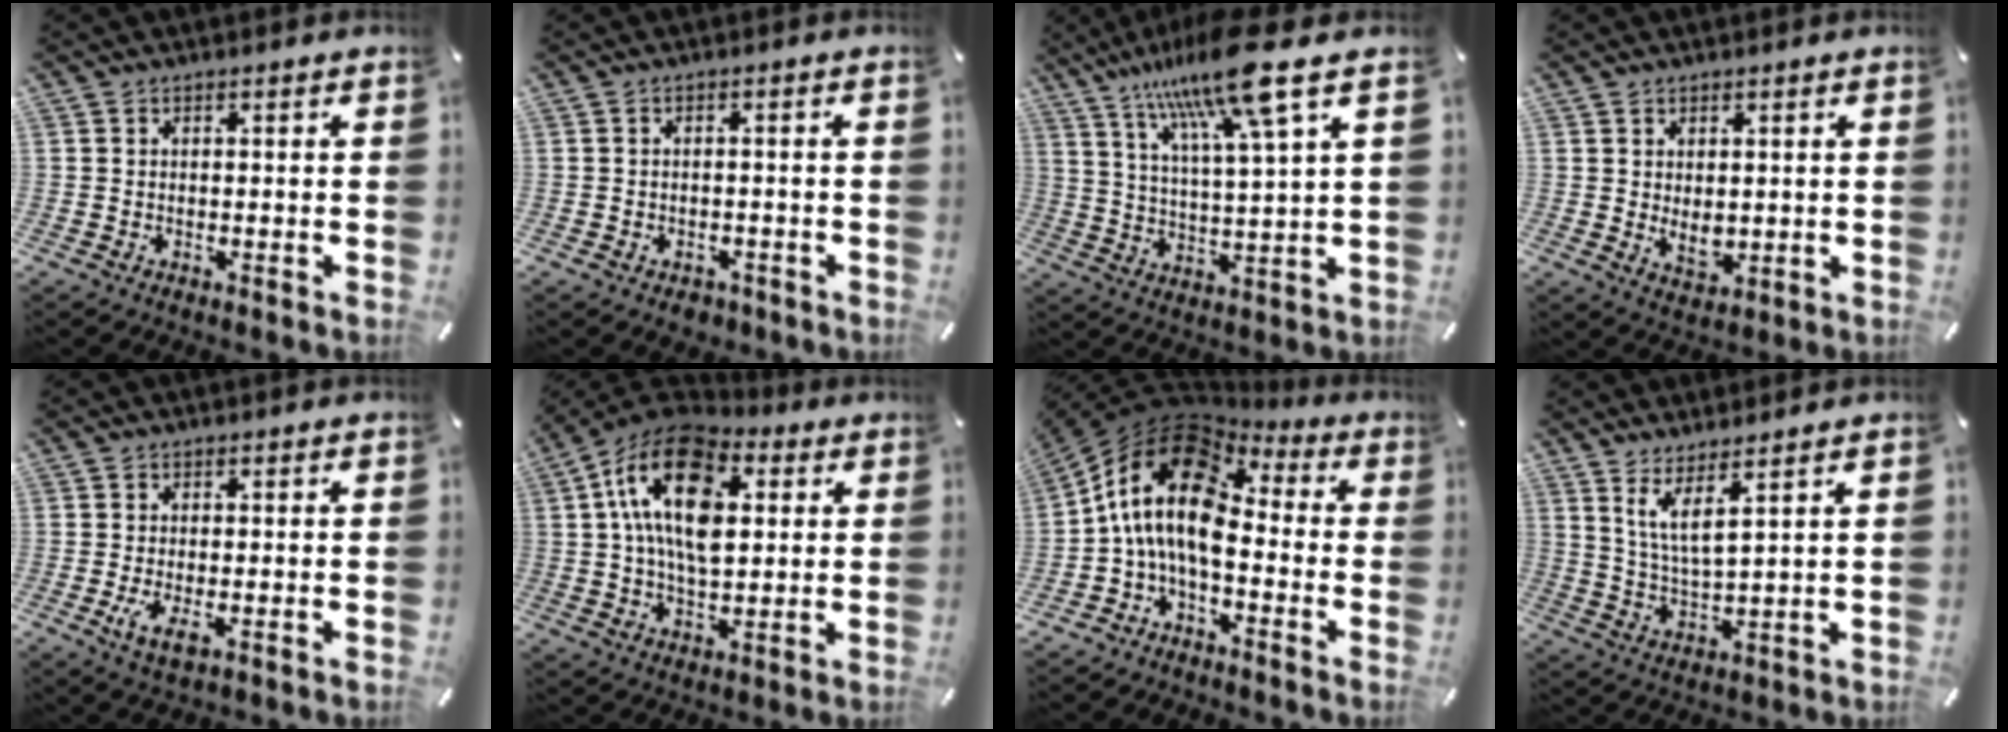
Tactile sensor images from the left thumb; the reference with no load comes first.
{"total": 2.3, "force": [-1.4, 1.6, 1.0], "torque": [-0.017, 0.007, -0.027]}
{"total": 16.5, "force": [11.9, 1.8, 11.2], "torque": [-0.222, -0.057, 0.192]}
{"total": 4.5, "force": [0.6, 3.1, 3.3], "torque": [-0.061, -0.008, 0.008]}
{"total": 4.1, "force": [-1.0, 1.6, 3.6], "torque": [-0.073, -0.011, -0.020]}
{"total": 18.6, "force": [5.0, 11.3, 13.9], "torque": [-0.283, -0.004, 0.082]}
{"total": 15.7, "force": [-1.2, 9.1, 12.8], "torque": [-0.273, 0.011, -0.026]}
{"total": 6.8, "force": [4.8, 1.1, 4.8], "torque": [-0.110, -0.016, 0.086]}